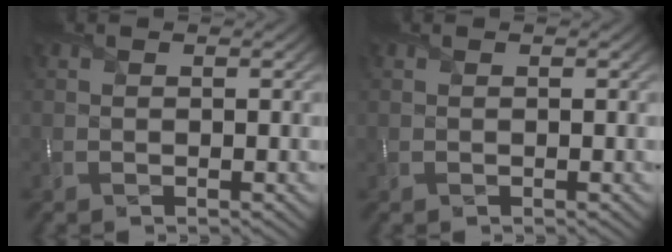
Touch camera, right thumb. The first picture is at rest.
{"total": 0.0}